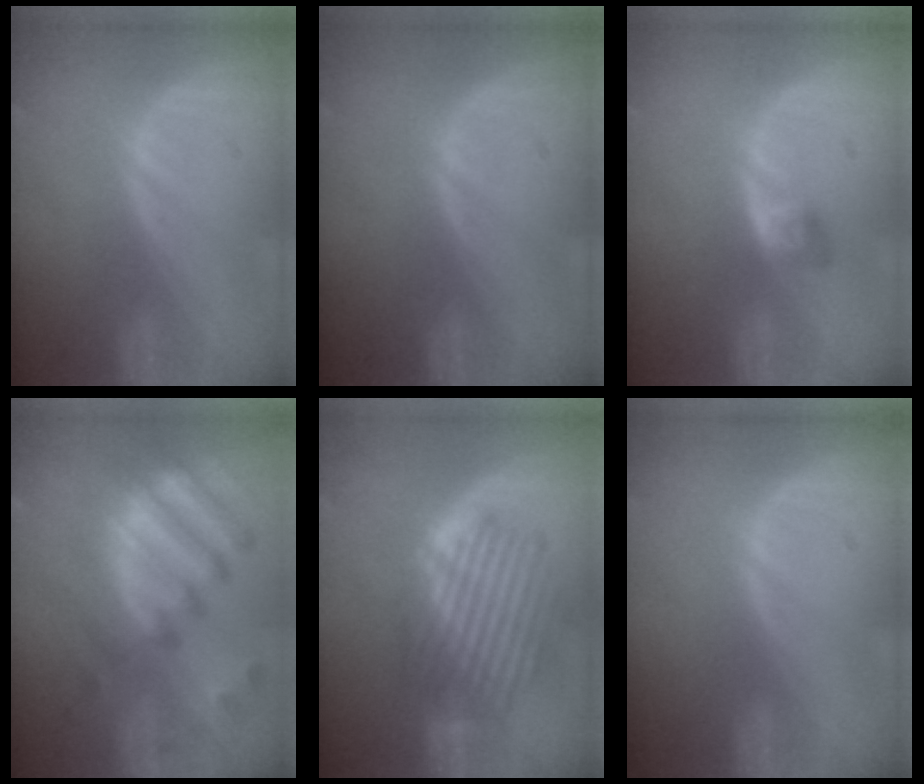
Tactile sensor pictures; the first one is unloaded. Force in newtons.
{"total": 0.0}
{"total": 2.8, "press": 2.6, "slide": 1.2}
{"total": 12.2, "press": 10.5, "slide": 6.3}
{"total": 8.3, "press": 8.0, "slide": 2.4}
{"total": 0.0}